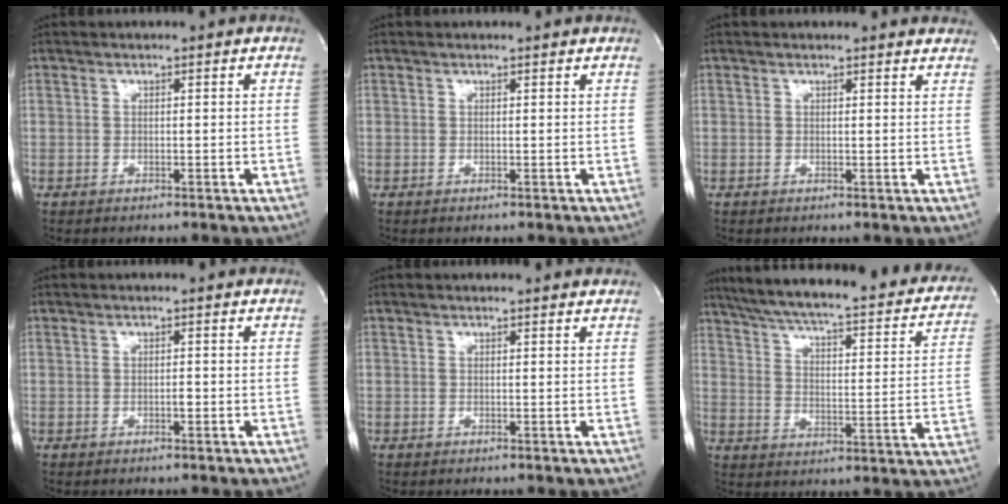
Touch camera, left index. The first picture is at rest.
{"total": 1.3, "force": [1.3, 0.1, 0.1], "torque": [-0.011, 0.002, 0.010]}
{"total": 4.2, "force": [4.0, 1.1, 0.4], "torque": [0.001, -0.001, 0.024]}
{"total": 0.5, "force": [-0.1, 0.1, 0.5], "torque": [-0.006, 0.001, -0.005]}
{"total": 2.6, "force": [2.5, 0.6, 0.3], "torque": [-0.010, 0.005, 0.016]}
{"total": 30.0, "force": [24.6, 6.3, 16.0], "torque": [-0.245, -0.022, 0.302]}